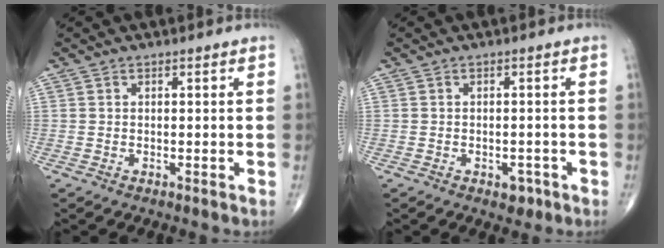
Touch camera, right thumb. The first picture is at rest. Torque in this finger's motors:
{"motor_torque": [2.70, 2.20, 0.11, -0.71, -0.03]}